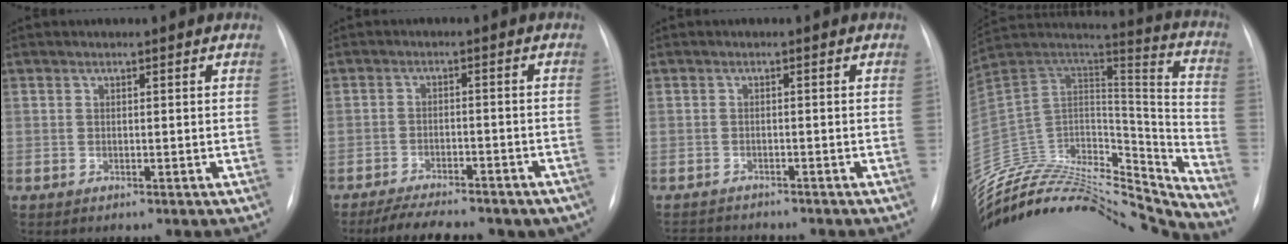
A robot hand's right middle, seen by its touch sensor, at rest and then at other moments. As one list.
[{"total": 16.6, "force": [-13.5, 5.6, 7.8], "torque": [-0.124, -0.002, -0.176]}, {"total": 4.7, "force": [-4.6, 0.9, 0.9], "torque": [-0.015, -0.010, -0.067]}, {"total": 34.4, "force": [-32.3, 6.8, 9.6], "torque": [-0.161, 0.002, -0.496]}]